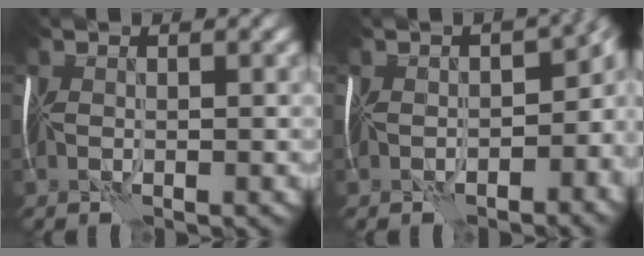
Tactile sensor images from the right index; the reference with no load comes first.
{"total": 9.7, "force": [-2.2, 5.6, 7.6], "torque": [-0.037, -0.009, -0.016]}